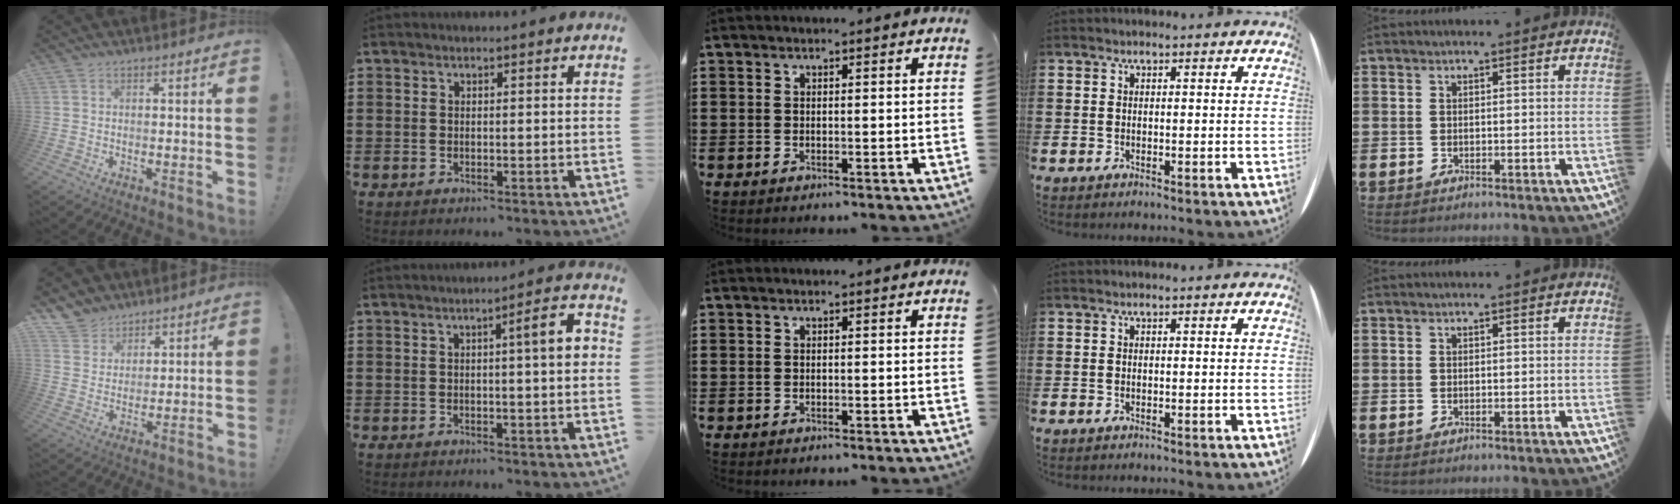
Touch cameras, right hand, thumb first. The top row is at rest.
{"thumb": {"total": 7.3, "force": [5.8, 4.4, 0.6], "torque": [-0.017, -0.044, 0.117]}, "index": {"total": 5.0, "force": [0.5, 0.4, 5.0], "torque": [-0.074, -0.006, 0.001]}}